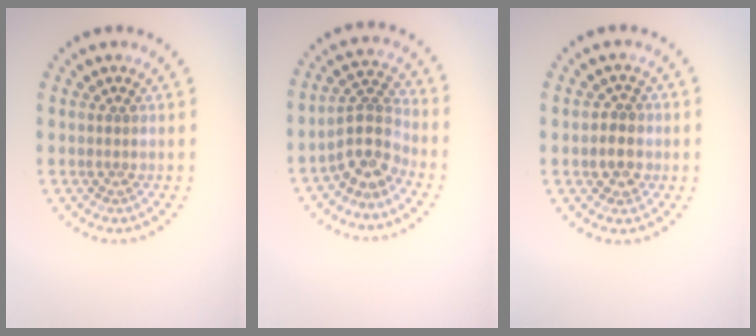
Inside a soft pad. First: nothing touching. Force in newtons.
{"total": 3.7, "press": 3.1, "slide": 2.0}
{"total": 1.9, "press": 1.9, "slide": 0.5}